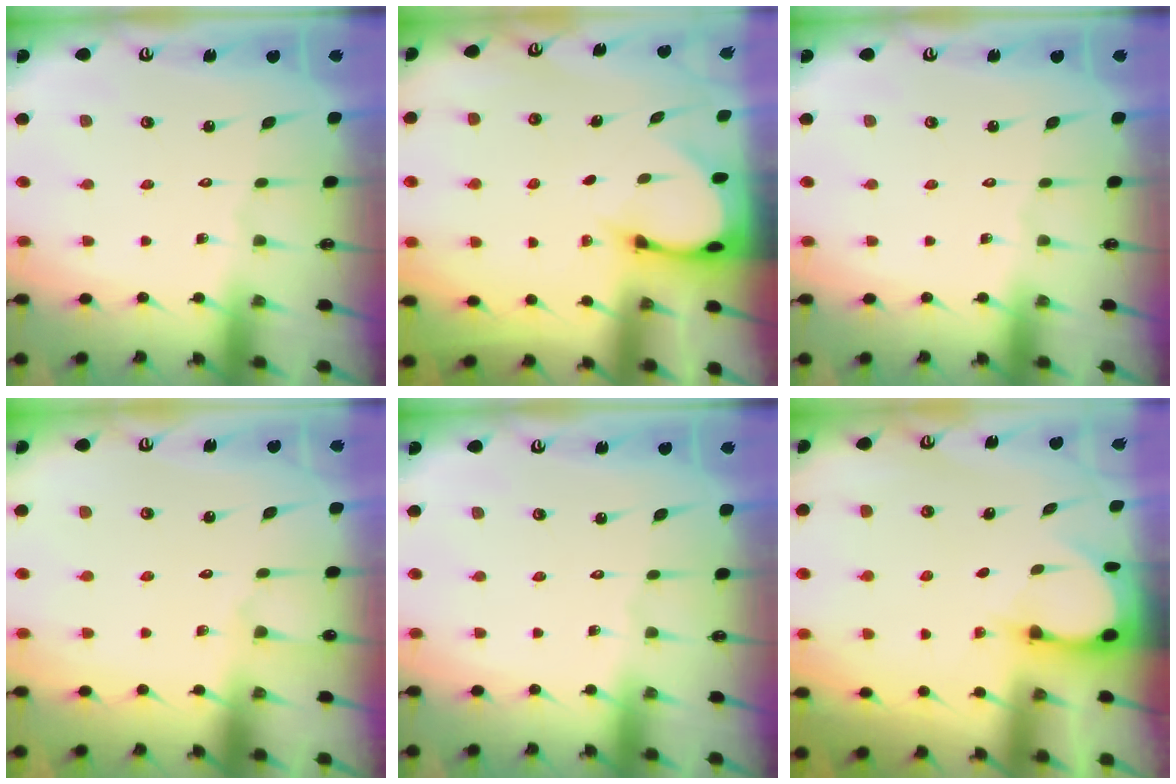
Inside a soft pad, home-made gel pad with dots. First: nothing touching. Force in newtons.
{"total": 3.5, "press": 3.5, "slide": 0.2}
{"total": 0.0}
{"total": 3.9, "press": 3.8, "slide": 0.4}
{"total": 0.0}
{"total": 3.1, "press": 3.0, "slide": 0.4}